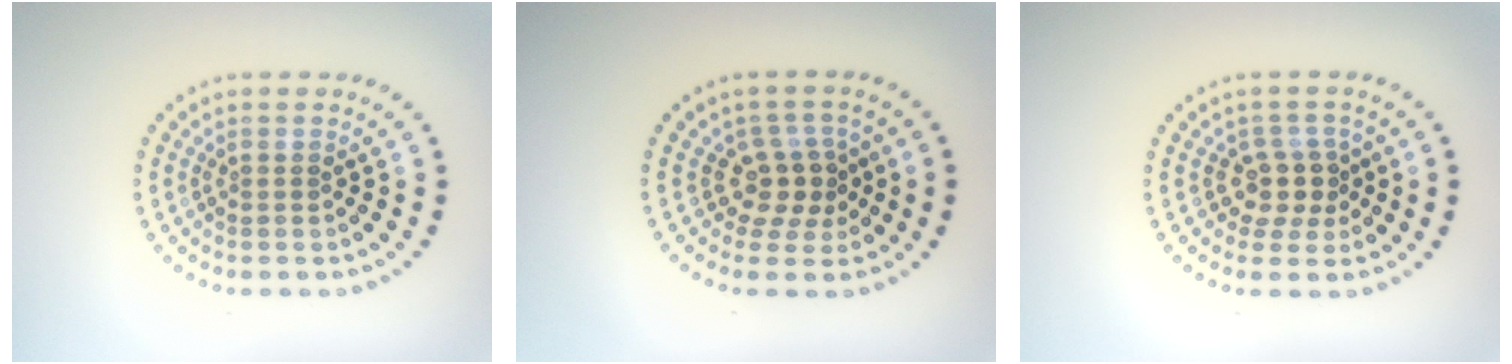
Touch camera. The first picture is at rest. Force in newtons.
{"total": 2.7, "press": 2.1, "slide": 1.6}
{"total": 2.5, "press": 2.1, "slide": 1.5}